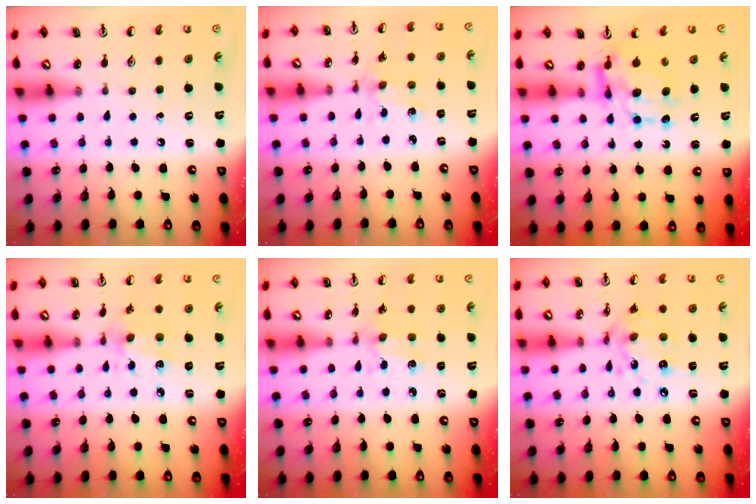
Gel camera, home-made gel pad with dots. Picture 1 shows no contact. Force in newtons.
{"total": 2.1, "press": 2.1, "slide": 0.4}
{"total": 7.0, "press": 7.0, "slide": 0.6}
{"total": 6.7, "press": 6.7, "slide": 0.4}
{"total": 1.9, "press": 1.9, "slide": 0.2}
{"total": 12.0, "press": 12.0, "slide": 0.8}